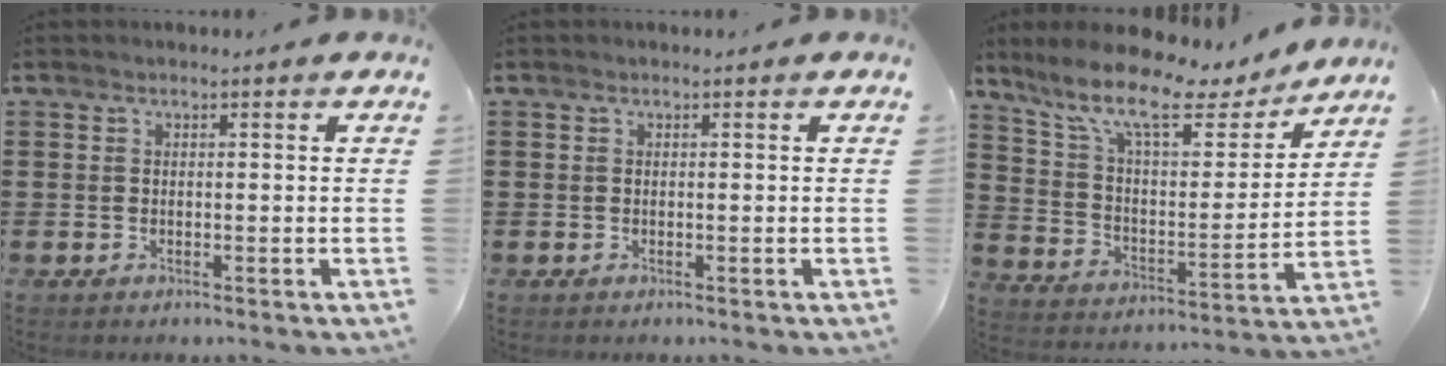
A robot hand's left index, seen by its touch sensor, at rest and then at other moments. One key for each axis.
{"total": 0.0}
{"total": 11.7, "fx": 8.7, "fy": 3.3, "fz": 7.1, "tx": -0.163, "ty": -0.044, "tz": 0.145}